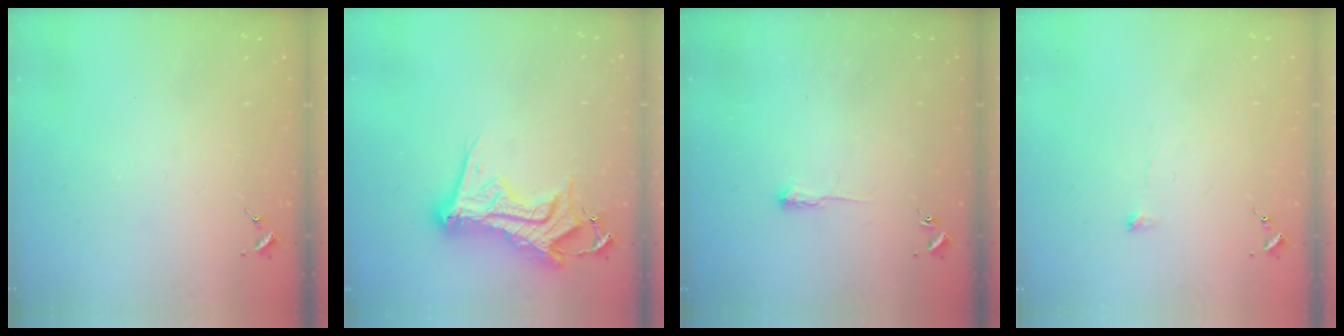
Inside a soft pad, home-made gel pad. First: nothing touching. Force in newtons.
{"total": 17.5, "press": 17.4, "slide": 1.8}
{"total": 2.7, "press": 2.6, "slide": 0.4}
{"total": 5.0, "press": 5.0, "slide": 0.3}